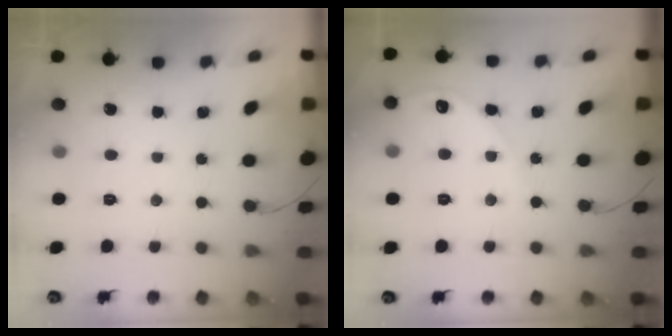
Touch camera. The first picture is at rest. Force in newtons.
{"total": 5.6, "press": 5.6, "slide": 0.8}